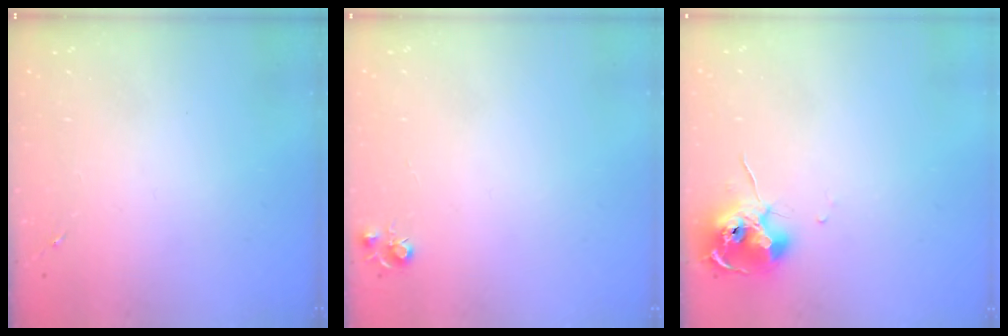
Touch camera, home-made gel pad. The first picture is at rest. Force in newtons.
{"total": 5.1, "press": 5.0, "slide": 0.5}
{"total": 10.3, "press": 10.3, "slide": 0.9}